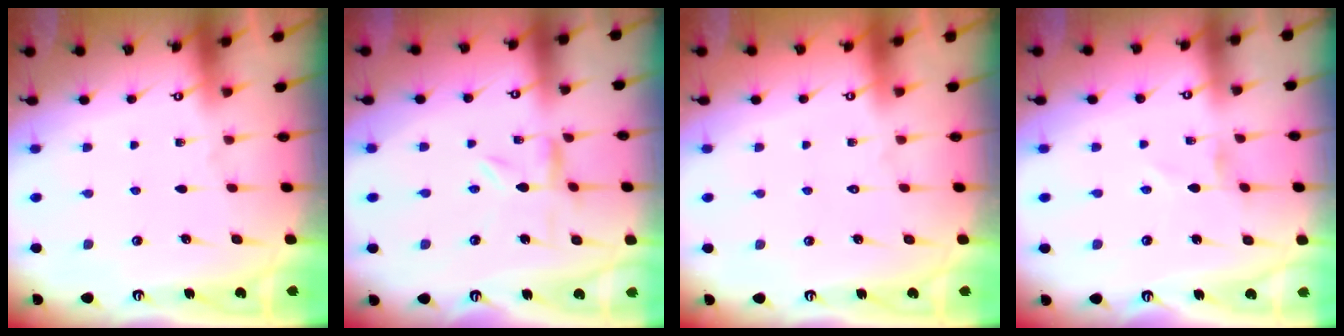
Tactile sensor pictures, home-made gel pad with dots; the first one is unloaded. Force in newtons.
{"total": 1.8, "press": 1.8, "slide": 0.3}
{"total": 1.7, "press": 1.7, "slide": 0.1}
{"total": 0.0}